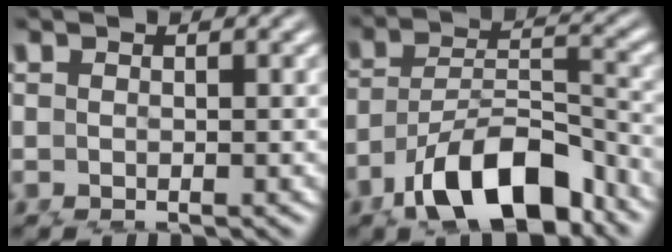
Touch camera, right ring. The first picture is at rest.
{"total": 7.2, "force": [-4.2, 3.9, 4.4], "torque": [-0.074, -0.023, -0.057]}